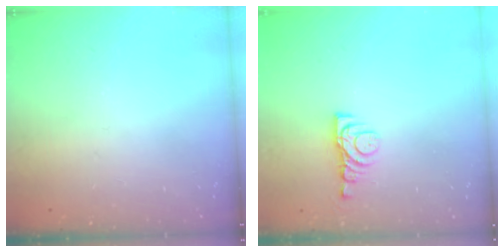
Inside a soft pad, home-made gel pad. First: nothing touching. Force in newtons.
{"total": 5.0, "press": 4.9, "slide": 0.7}